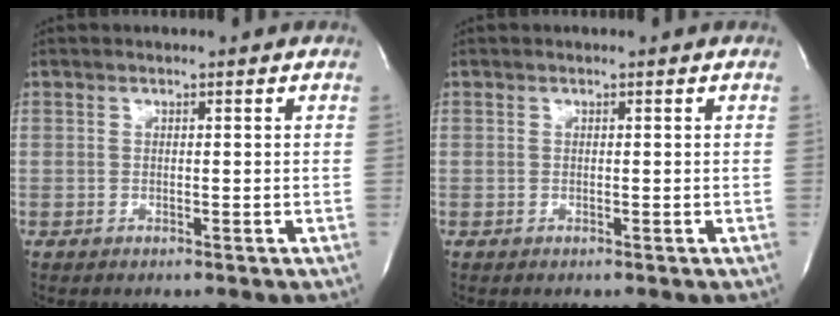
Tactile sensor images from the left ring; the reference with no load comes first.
{"total": 0.0}